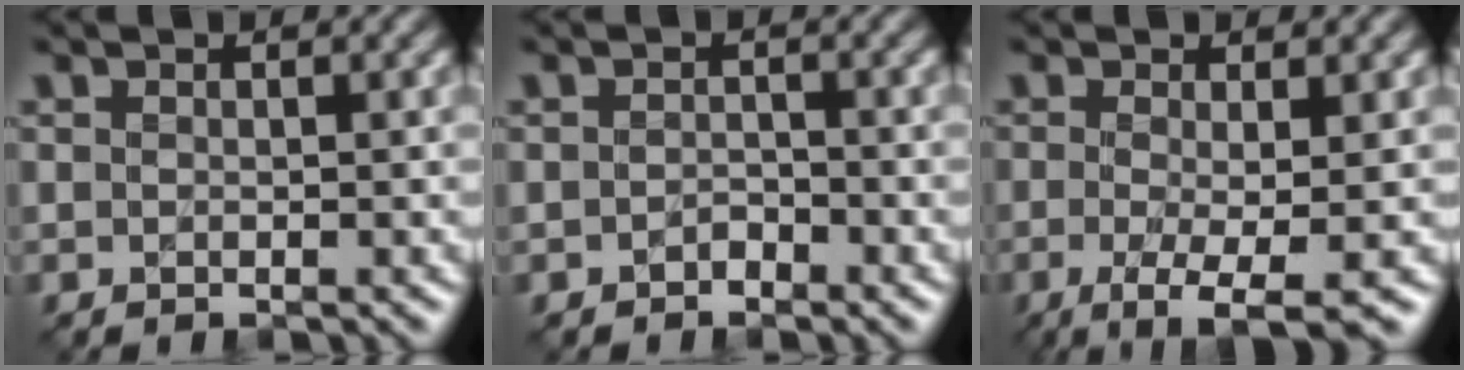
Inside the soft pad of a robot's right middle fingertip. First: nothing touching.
{"total": 0.7, "force": [-0.3, 0.6, 0.3], "torque": [-0.006, 0.007, -0.008]}
{"total": 4.2, "force": [-0.9, 0.8, 4.1], "torque": [-0.074, -0.008, -0.019]}